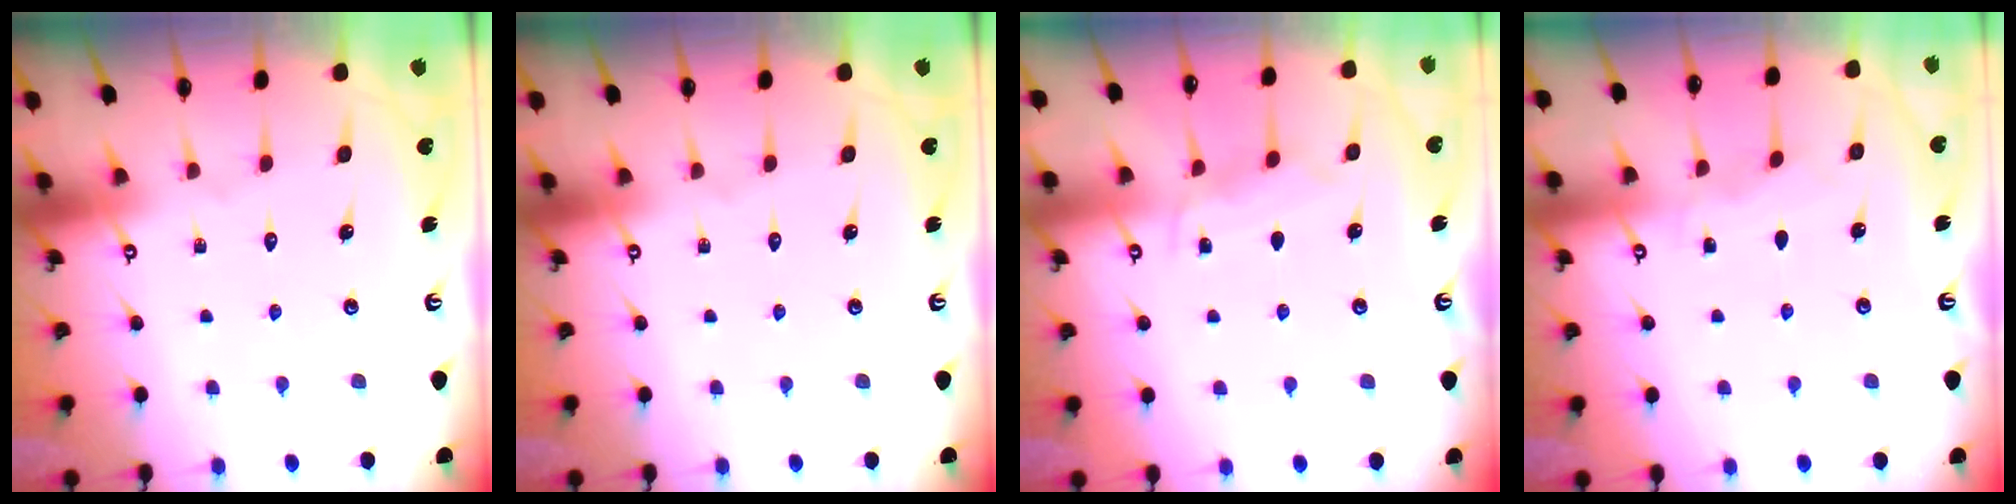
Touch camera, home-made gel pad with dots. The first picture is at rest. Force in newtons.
{"total": 0.0}
{"total": 5.9, "press": 5.8, "slide": 0.7}
{"total": 2.5, "press": 2.5, "slide": 0.3}